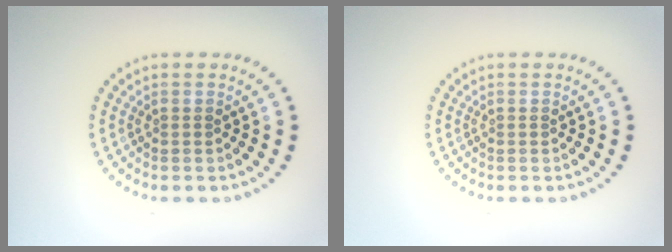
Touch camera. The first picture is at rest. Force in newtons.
{"total": 0.0}